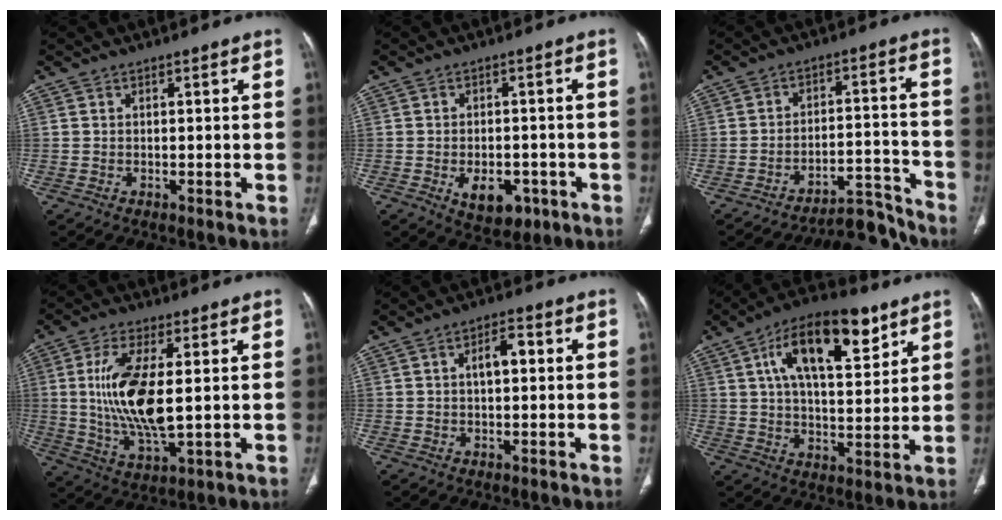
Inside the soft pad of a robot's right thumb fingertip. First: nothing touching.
{"total": 7.7, "force": [-2.9, 4.8, 5.3], "torque": [-0.060, 0.009, -0.029]}
{"total": 8.7, "force": [-8.6, 1.4, 0.9], "torque": [0.002, 0.102, -0.137]}
{"total": 14.1, "force": [1.3, 5.2, 13.1], "torque": [-0.269, -0.019, 0.032]}
{"total": 4.7, "force": [0.7, 2.3, 4.0], "torque": [-0.063, 0.014, 0.008]}
{"total": 18.0, "force": [8.4, 7.8, 13.9], "torque": [-0.195, -0.014, 0.136]}